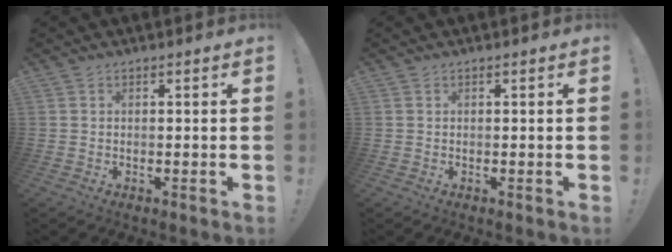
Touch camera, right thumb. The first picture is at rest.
{"total": 0.0}